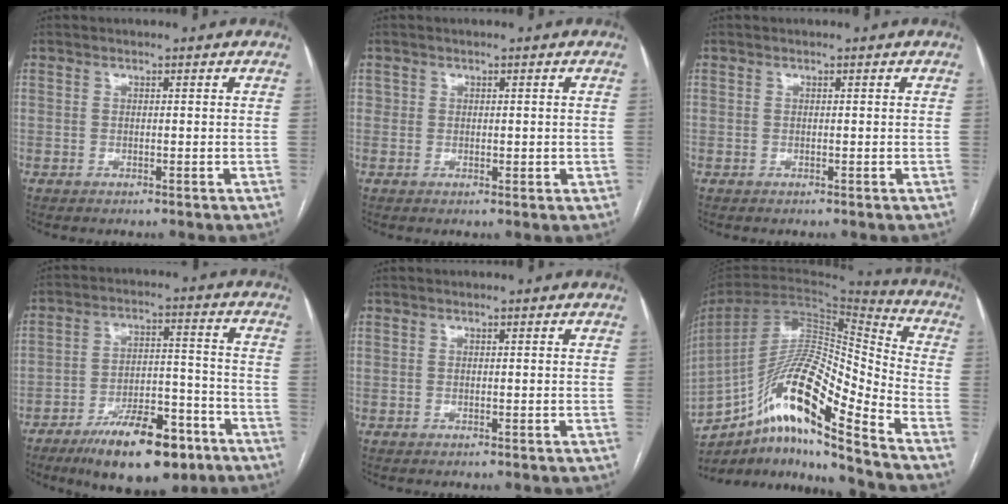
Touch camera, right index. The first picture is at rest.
{"total": 1.7, "force": [0.2, 1.4, 0.9], "torque": [-0.011, 0.003, 0.004]}
{"total": 0.0}
{"total": 14.5, "force": [-9.4, 5.2, 9.7], "torque": [-0.148, 0.019, -0.146]}
{"total": 0.0}
{"total": 19.1, "force": [-12.6, 1.3, 14.3], "torque": [-0.279, 0.012, -0.227]}